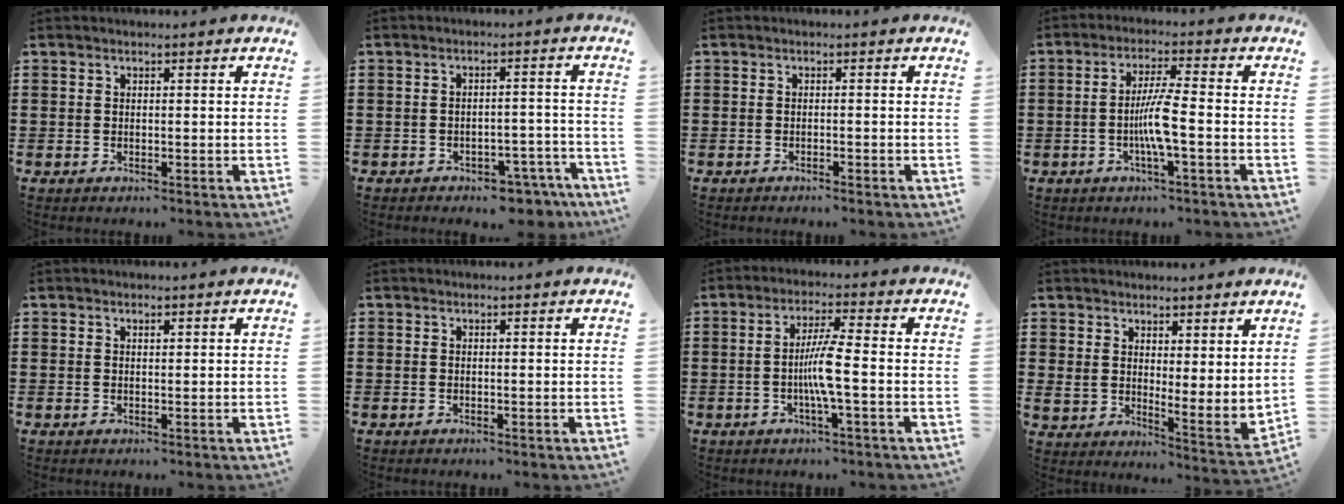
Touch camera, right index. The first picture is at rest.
{"total": 3.5, "force": [-3.3, 0.9, 1.0], "torque": [-0.017, 0.008, -0.065]}
{"total": 0.8, "force": [-0.6, 0.0, 0.4], "torque": [-0.008, -0.002, -0.013]}
{"total": 5.8, "force": [-1.5, 0.2, 5.6], "torque": [-0.113, -0.010, -0.035]}
{"total": 0.6, "force": [0.5, 0.2, 0.2], "torque": [-0.005, 0.002, 0.009]}
{"total": 0.0}
{"total": 5.7, "force": [-1.2, 0.0, 5.6], "torque": [-0.106, -0.008, -0.028]}
{"total": 3.9, "force": [3.8, 0.9, 0.0], "torque": [-0.022, -0.024, 0.070]}